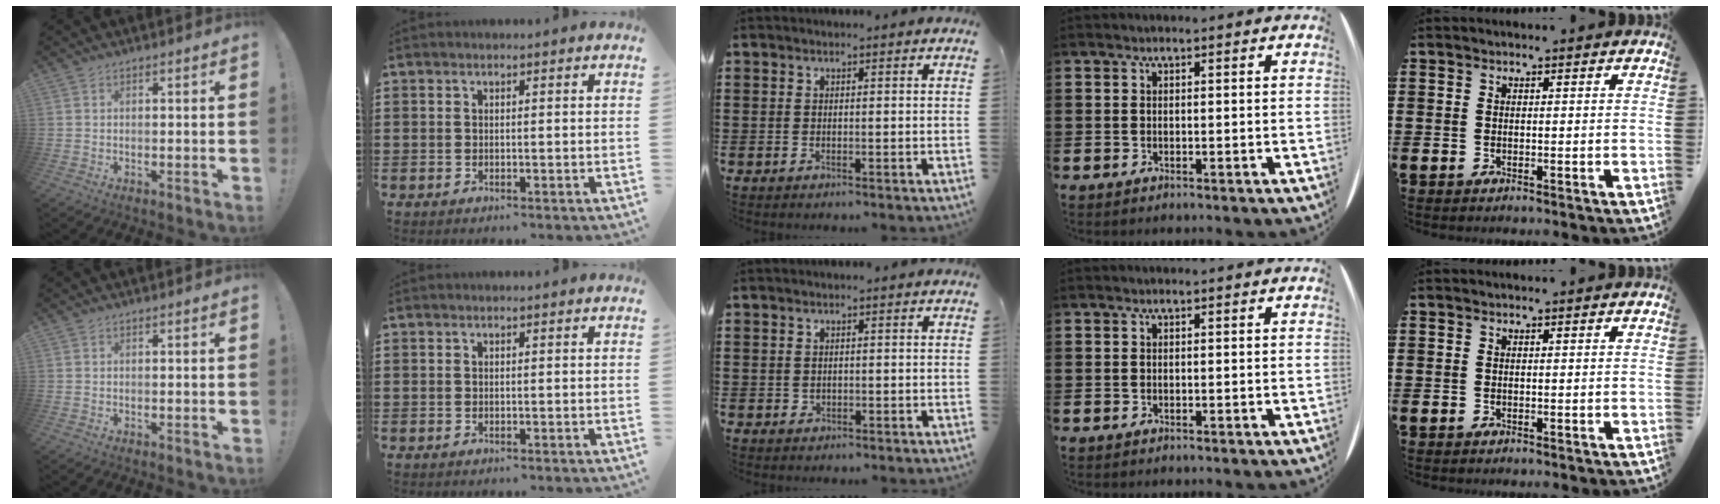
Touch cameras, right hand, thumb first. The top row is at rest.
{"middle": {"total": 0.6, "force": [0.1, 0.6, 0.2], "torque": [-0.005, 0.004, 0.001]}}